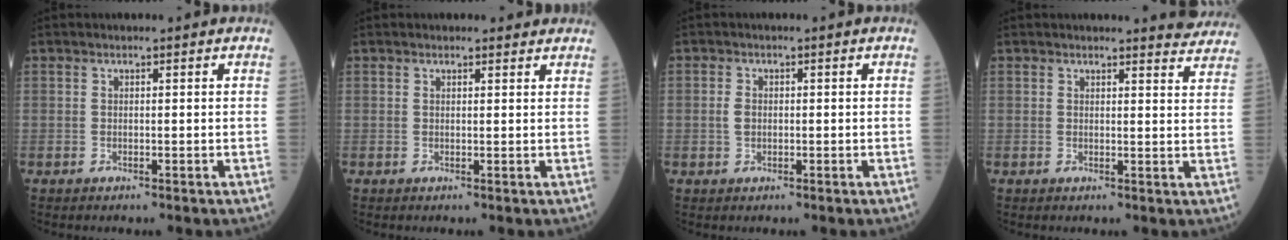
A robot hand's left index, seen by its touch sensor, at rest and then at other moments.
{"total": 2.4, "force": [2.2, 0.6, 0.7], "torque": [-0.014, 0.007, 0.022]}
{"total": 1.8, "force": [-0.1, 1.5, 0.9], "torque": [-0.023, 0.002, 0.002]}
{"total": 5.2, "force": [5.2, 0.3, 0.1], "torque": [0.004, -0.029, 0.037]}